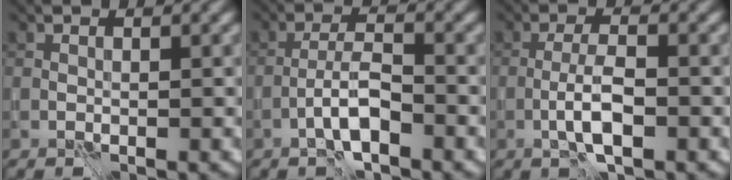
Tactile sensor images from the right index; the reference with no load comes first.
{"total": 3.2, "force": [-2.0, 0.6, 2.4], "torque": [-0.043, 0.009, -0.042]}
{"total": 3.2, "force": [-1.5, 0.6, 2.7], "torque": [-0.053, 0.003, -0.031]}